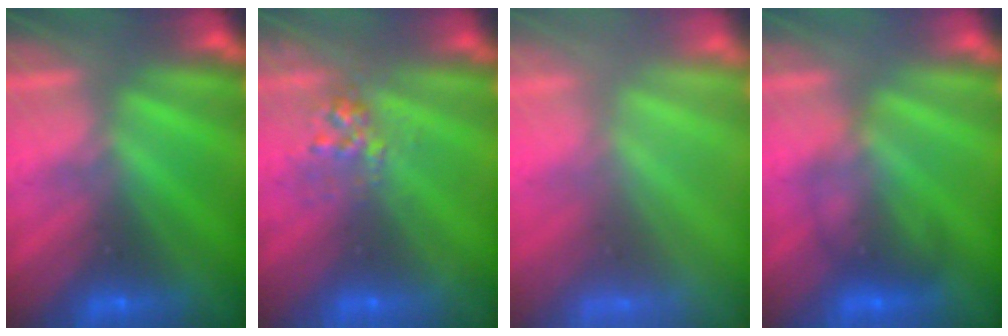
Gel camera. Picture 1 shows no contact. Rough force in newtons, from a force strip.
{"total": 2.9}
{"total": 7.4}
{"total": 1.7}